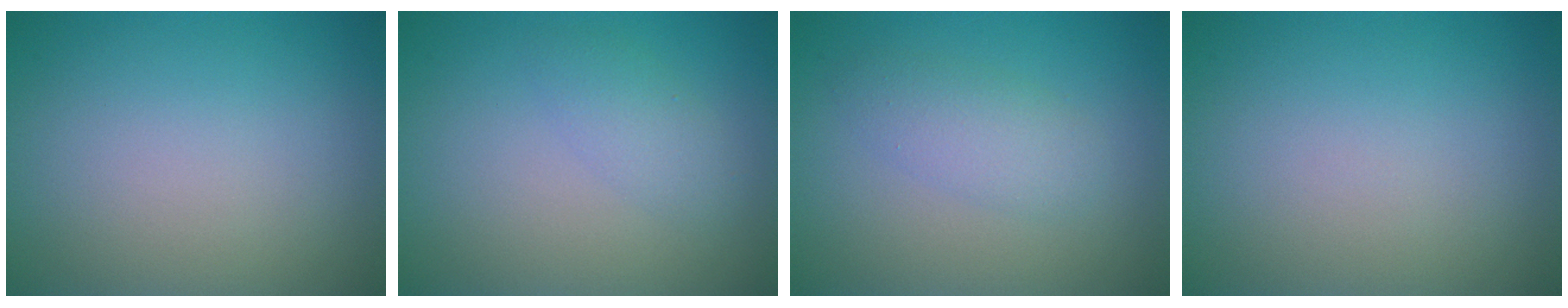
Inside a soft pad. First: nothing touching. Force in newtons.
{"total": 1.9, "press": 1.9, "slide": 0.0}
{"total": 2.6, "press": 2.6, "slide": 0.1}
{"total": 0.0}